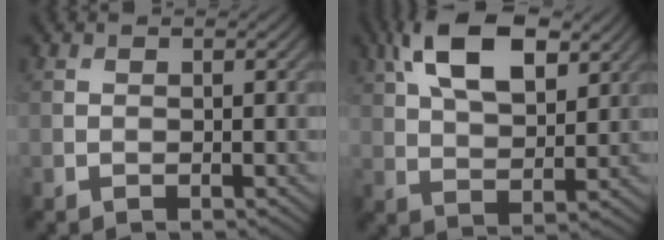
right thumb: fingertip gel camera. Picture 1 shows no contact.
{"total": 12.1, "force": [5.8, 5.9, 8.9], "torque": [-0.174, 0.017, 0.103]}